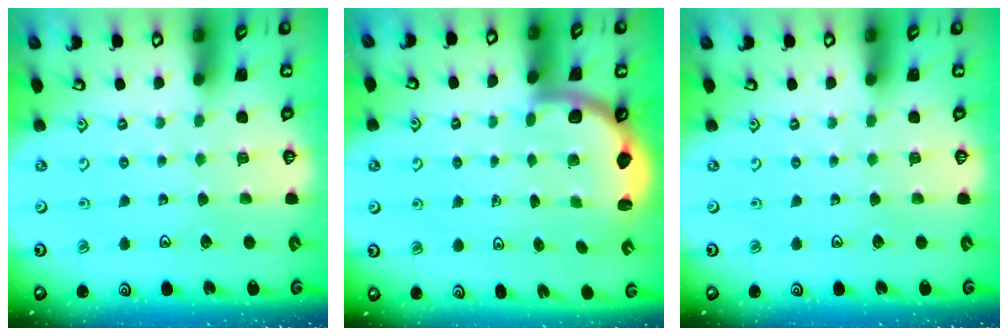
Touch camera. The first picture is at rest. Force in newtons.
{"total": 2.5, "press": 2.4, "slide": 0.7}
{"total": 0.0}